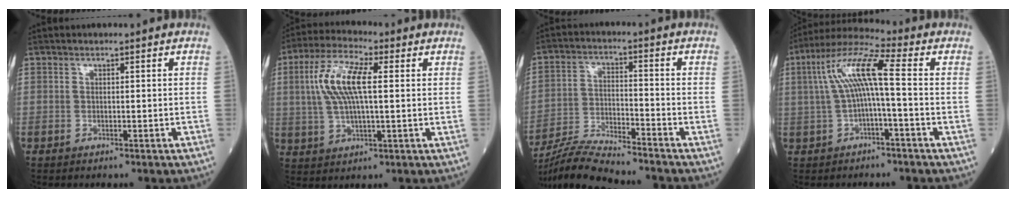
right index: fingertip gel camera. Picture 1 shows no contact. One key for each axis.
{"total": 10.0, "fx": 1.9, "fy": 2.6, "fz": 9.5, "tx": -0.204, "ty": 0.015, "tz": 0.037}
{"total": 12.9, "fx": -12.2, "fy": 0.1, "fz": 4.4, "tx": -0.077, "ty": -0.009, "tz": -0.215}
{"total": 9.2, "fx": 0.4, "fy": 0.6, "fz": 9.2, "tx": -0.178, "ty": 0.035, "tz": 0.005}